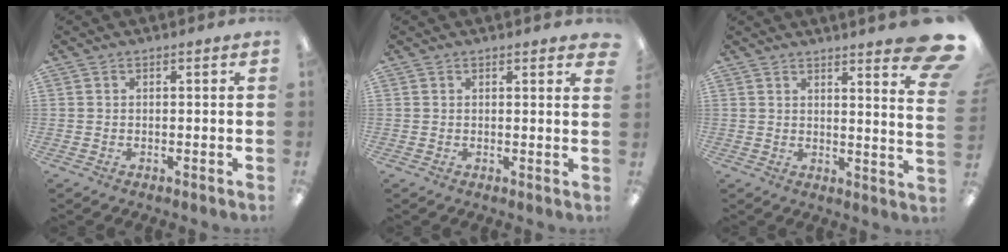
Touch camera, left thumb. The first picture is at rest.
{"total": 1.1, "force": [1.0, 0.0, 0.5], "torque": [0.004, -0.007, 0.014]}
{"total": 7.6, "force": [5.5, 0.5, 5.2], "torque": [-0.066, -0.052, 0.089]}